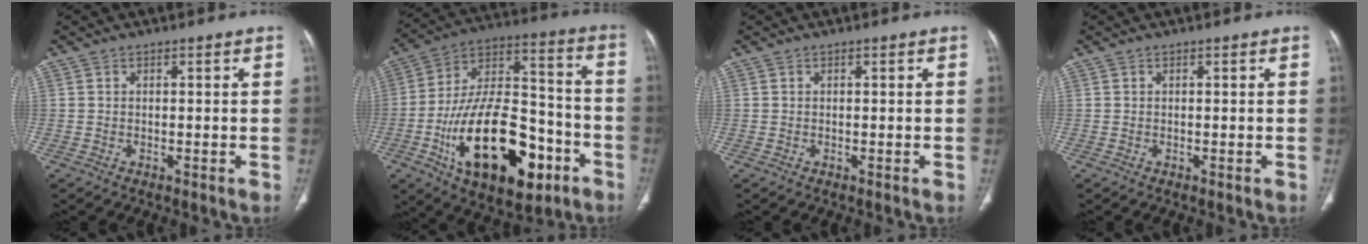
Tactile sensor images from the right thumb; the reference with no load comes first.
{"total": 27.6, "force": [-10.9, 13.6, 21.4], "torque": [-0.363, 0.051, -0.167]}
{"total": 0.0}
{"total": 0.0}